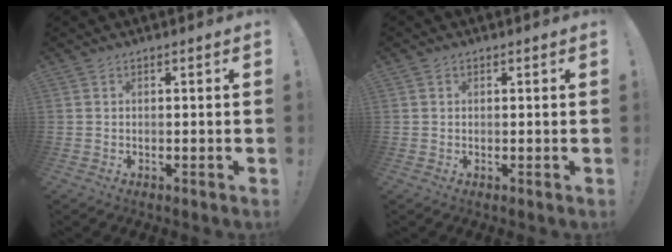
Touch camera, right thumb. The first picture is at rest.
{"total": 0.6, "force": [0.3, 0.5, 0.0], "torque": [0.006, 0.000, 0.004]}